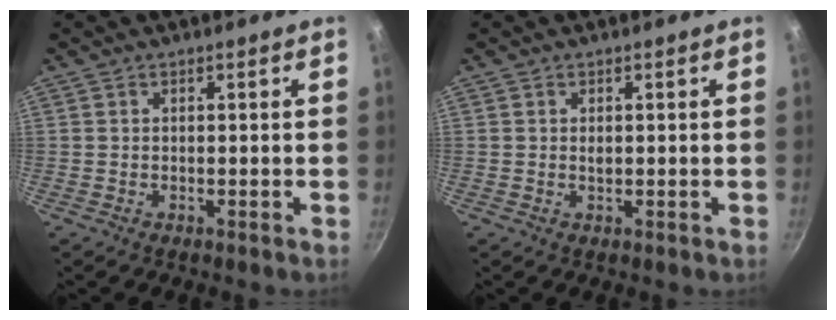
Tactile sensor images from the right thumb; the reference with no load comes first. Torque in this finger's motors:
{"motor_torque": [0.19, 0.00, 0.29, -0.09, 0.01]}